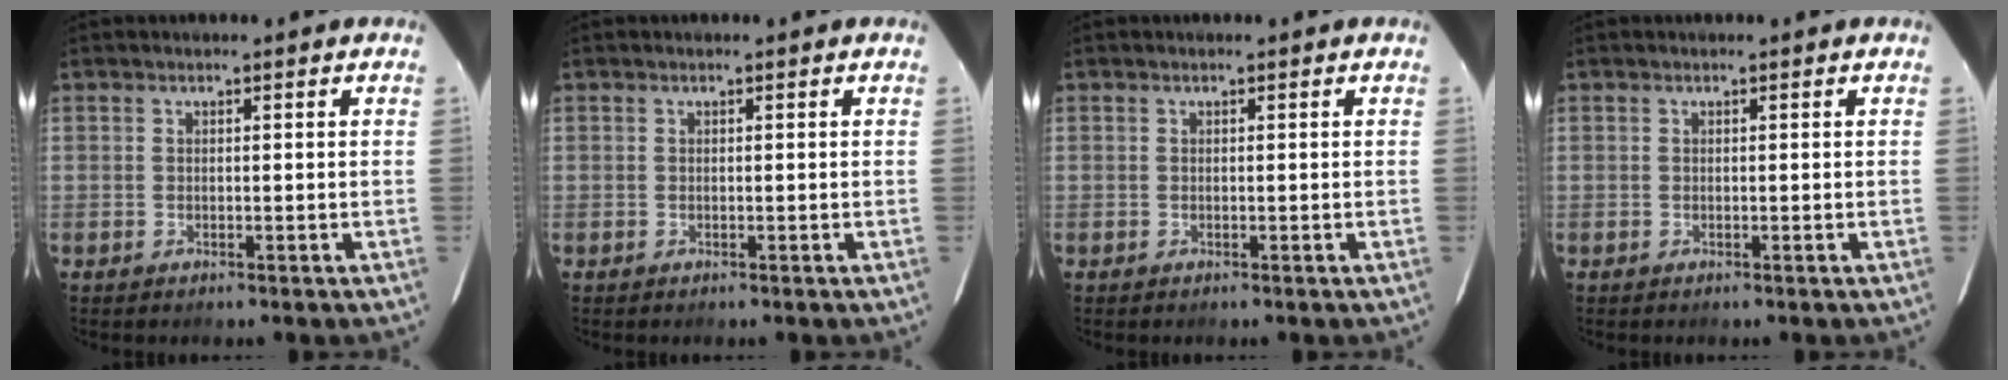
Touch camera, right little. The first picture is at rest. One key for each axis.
{"total": 0.0}
{"total": 0.0}
{"total": 0.0}